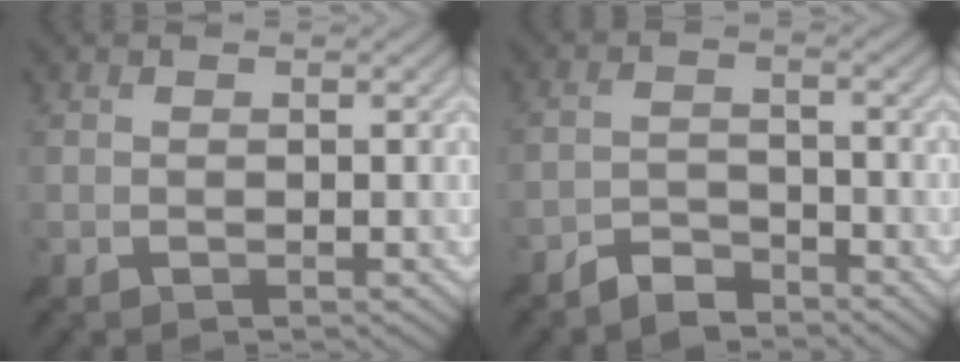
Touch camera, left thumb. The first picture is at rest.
{"total": 3.5, "force": [-3.2, 1.2, 0.9], "torque": [-0.014, 0.000, -0.067]}